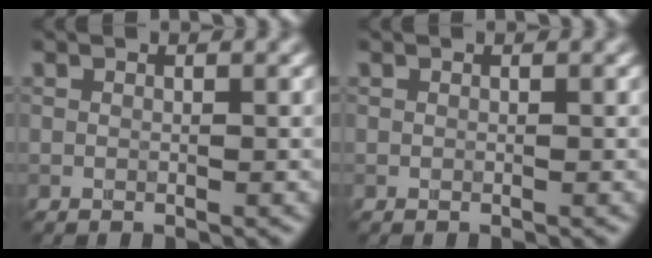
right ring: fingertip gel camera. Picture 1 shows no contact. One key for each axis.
{"total": 0.0}